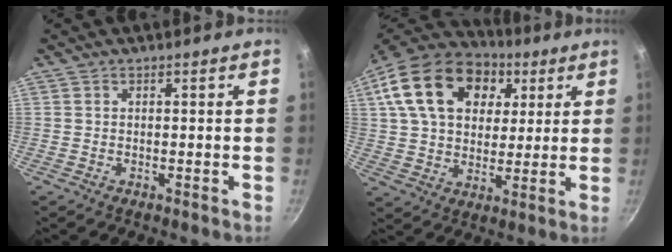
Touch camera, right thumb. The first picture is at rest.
{"total": 23.0, "force": [7.9, 16.0, 14.5], "torque": [-0.247, 0.010, 0.127]}